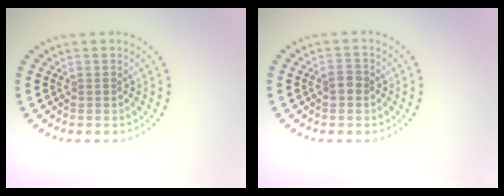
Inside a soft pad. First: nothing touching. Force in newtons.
{"total": 1.3, "press": 1.3, "slide": 0.2}